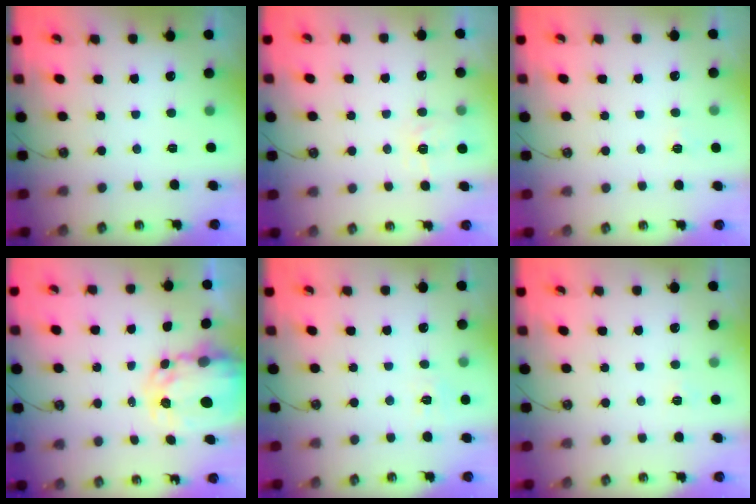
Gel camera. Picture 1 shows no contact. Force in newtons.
{"total": 4.7, "press": 4.6, "slide": 0.7}
{"total": 3.1, "press": 3.1, "slide": 0.4}
{"total": 5.8, "press": 5.8, "slide": 0.2}
{"total": 6.8, "press": 6.7, "slide": 0.7}
{"total": 4.5, "press": 4.5, "slide": 0.5}